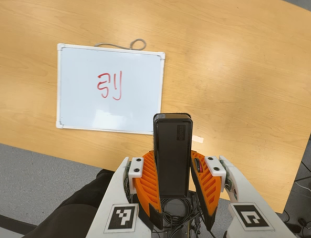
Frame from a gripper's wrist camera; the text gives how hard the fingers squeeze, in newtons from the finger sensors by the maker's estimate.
{"total": 5.1, "left": 3.9, "right": 6.3}